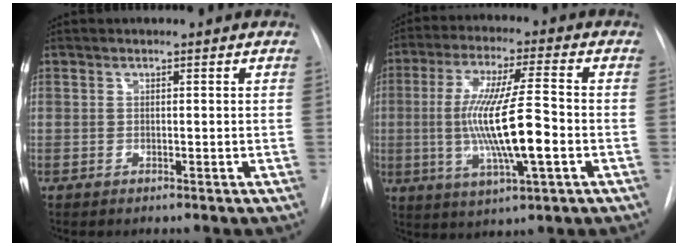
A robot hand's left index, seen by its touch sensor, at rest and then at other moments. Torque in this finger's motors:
{"motor_torque": [2.14, 0.00, 0.61, 0.21]}